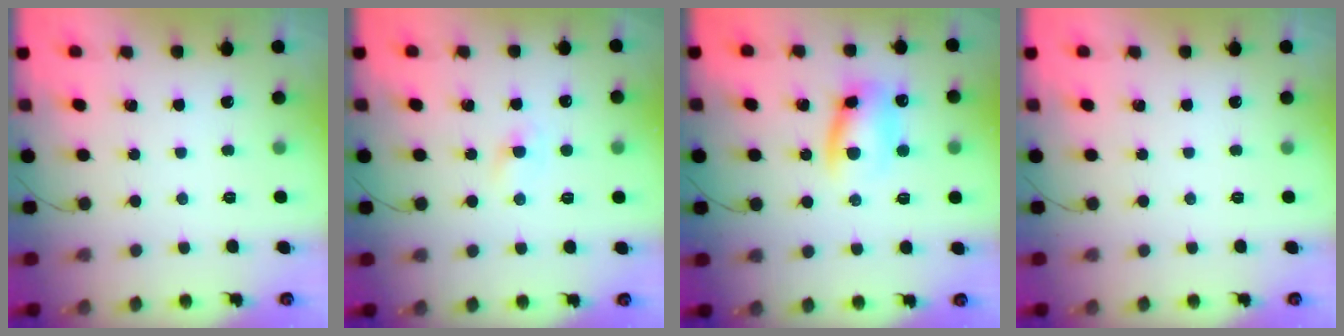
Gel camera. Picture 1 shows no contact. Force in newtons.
{"total": 1.0, "press": 0.8, "slide": 0.6}
{"total": 10.7, "press": 10.6, "slide": 1.6}
{"total": 0.0}